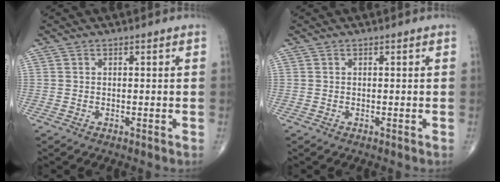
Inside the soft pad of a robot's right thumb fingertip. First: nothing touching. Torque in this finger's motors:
{"motor_torque": [0.00, 0.00, 0.04, 0.04, 0.00]}